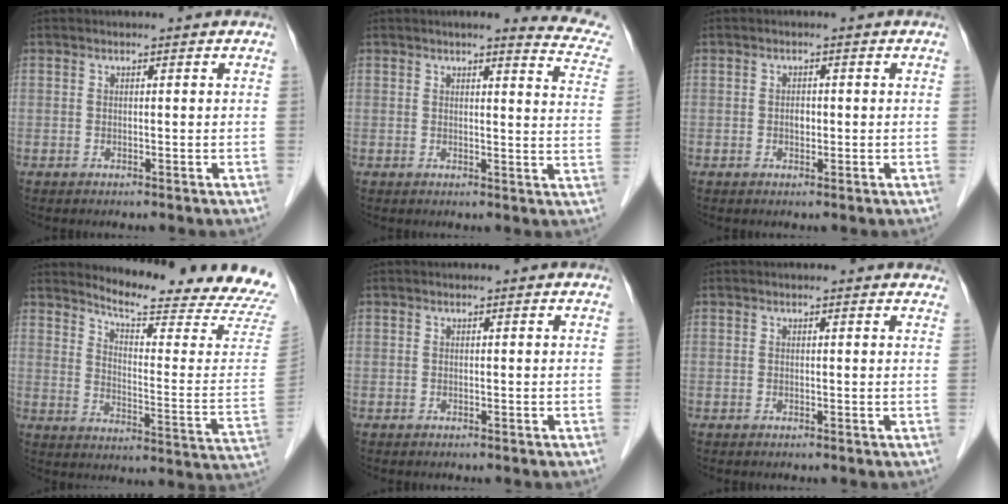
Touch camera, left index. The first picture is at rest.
{"total": 9.4, "force": [8.9, 0.6, 3.0], "torque": [-0.017, -0.039, 0.070]}
{"total": 1.2, "force": [-0.2, 0.8, 0.8], "torque": [-0.015, 0.001, -0.003]}
{"total": 19.8, "force": [18.8, -0.5, 6.2], "torque": [-0.101, -0.130, 0.227]}
{"total": 0.0}
{"total": 2.8, "force": [2.6, 0.8, 0.7], "torque": [-0.010, 0.004, 0.014]}